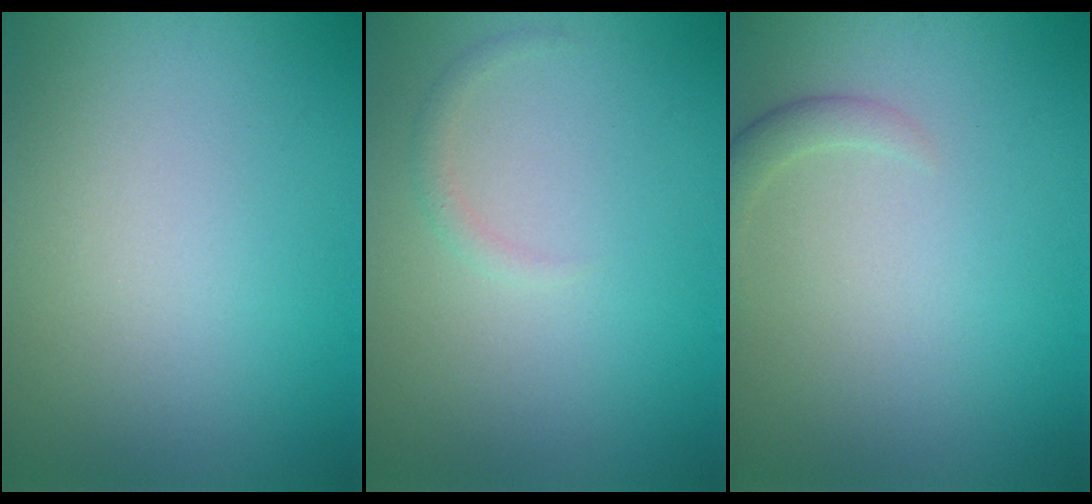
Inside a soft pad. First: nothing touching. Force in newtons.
{"total": 0.9, "press": 0.9, "slide": 0.0}
{"total": 1.5, "press": 1.5, "slide": 0.1}